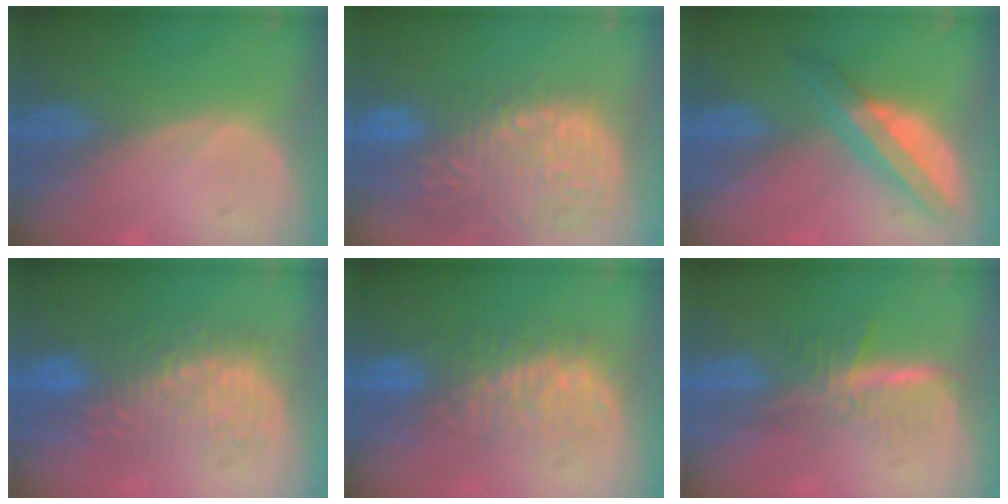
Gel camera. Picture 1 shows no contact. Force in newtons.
{"total": 15.3, "press": 12.5, "slide": 8.8}
{"total": 6.6, "press": 5.8, "slide": 3.2}
{"total": 8.7, "press": 8.6, "slide": 1.2}
{"total": 8.4, "press": 8.4, "slide": 0.3}
{"total": 6.0, "press": 5.2, "slide": 3.0}